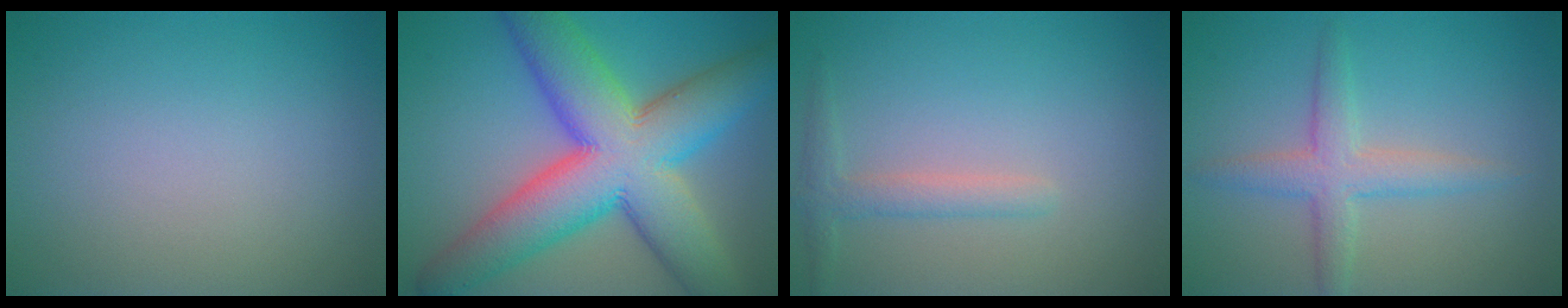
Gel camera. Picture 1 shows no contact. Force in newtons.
{"total": 13.8, "press": 13.8, "slide": 0.3}
{"total": 1.9, "press": 1.9, "slide": 0.1}
{"total": 3.3, "press": 3.3, "slide": 0.3}